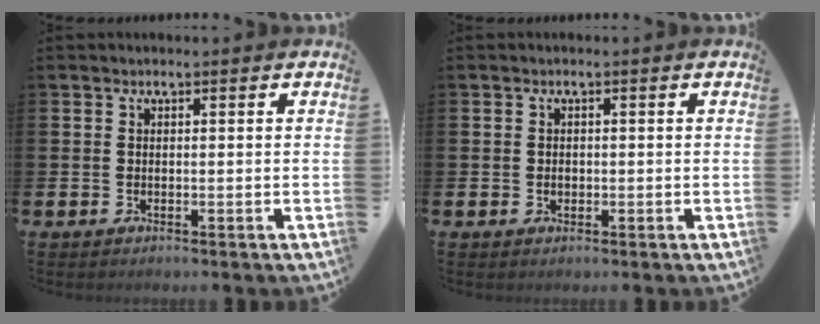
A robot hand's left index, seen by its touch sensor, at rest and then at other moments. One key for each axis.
{"total": 0.8, "fx": -0.1, "fy": 0.7, "fz": 0.4, "tx": 0.004, "ty": 0.000, "tz": -0.005}